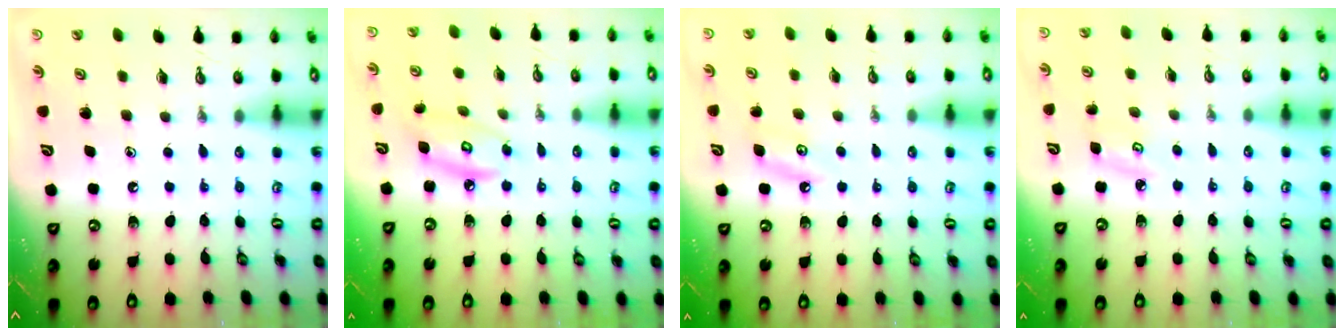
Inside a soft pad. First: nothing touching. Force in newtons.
{"total": 7.5, "press": 7.5, "slide": 0.5}
{"total": 5.1, "press": 5.1, "slide": 0.6}
{"total": 3.9, "press": 3.8, "slide": 0.6}